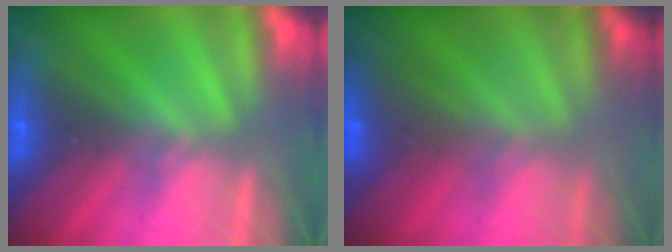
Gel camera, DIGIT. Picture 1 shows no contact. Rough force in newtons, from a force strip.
{"total": 2.7}